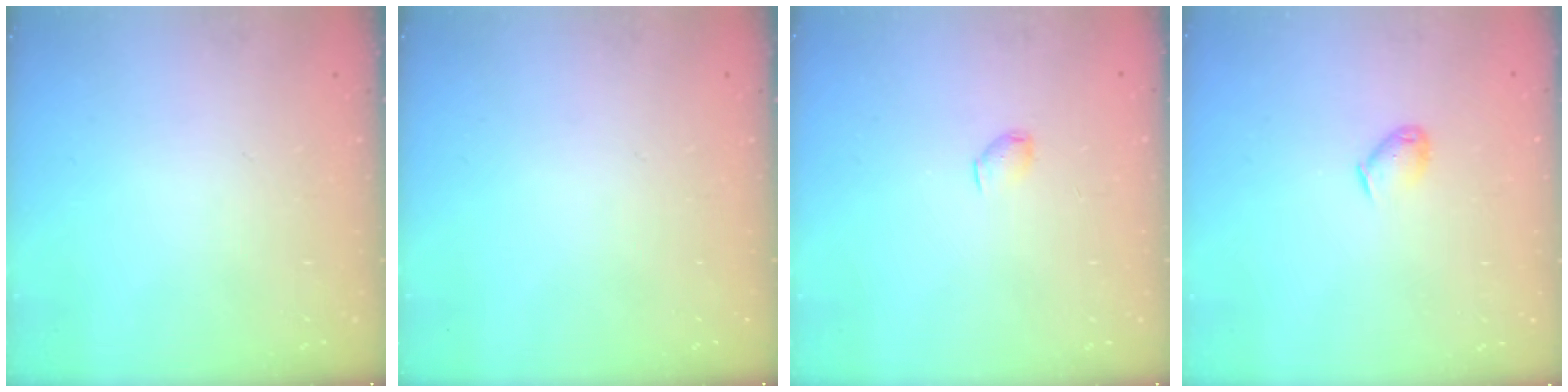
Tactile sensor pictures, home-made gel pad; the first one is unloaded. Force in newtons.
{"total": 0.0}
{"total": 2.8, "press": 2.8, "slide": 0.5}
{"total": 4.3, "press": 4.2, "slide": 0.8}